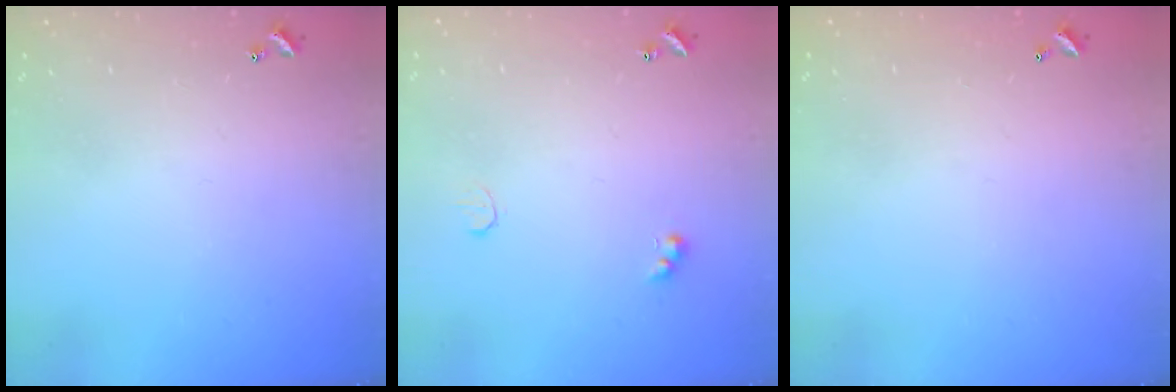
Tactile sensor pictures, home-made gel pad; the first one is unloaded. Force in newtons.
{"total": 2.5, "press": 2.4, "slide": 0.7}
{"total": 2.9, "press": 2.9, "slide": 0.1}